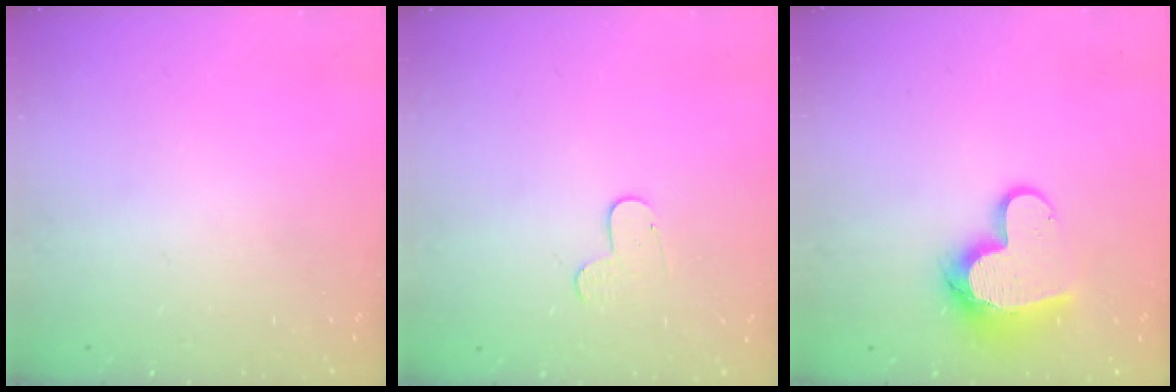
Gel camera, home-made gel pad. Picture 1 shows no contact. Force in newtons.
{"total": 5.7, "press": 5.7, "slide": 0.5}
{"total": 12.9, "press": 12.8, "slide": 1.3}